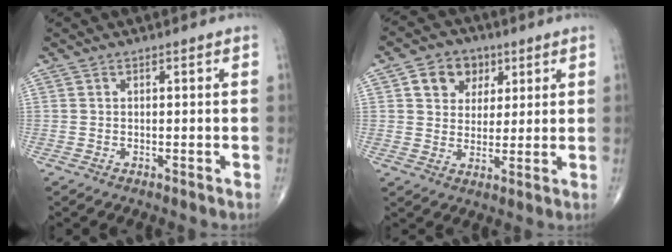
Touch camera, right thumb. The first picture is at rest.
{"total": 8.0, "force": [3.3, 6.4, 3.5], "torque": [-0.017, -0.007, 0.049]}